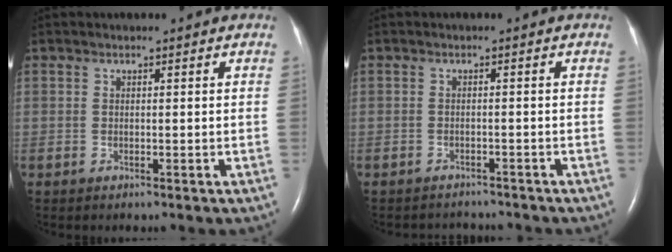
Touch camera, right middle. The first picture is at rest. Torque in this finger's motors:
{"motor_torque": [-0.31, -0.24, -0.12, 0.00]}